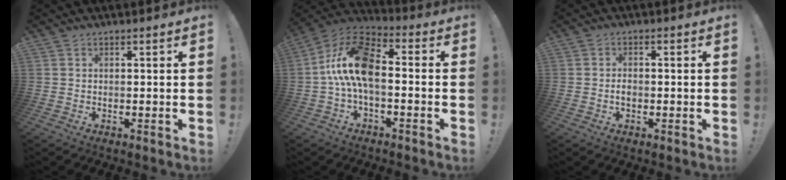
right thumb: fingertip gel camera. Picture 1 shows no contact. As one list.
[{"total": 14.9, "force": [-0.5, 7.6, 12.8], "torque": [-0.238, 0.018, -0.005]}, {"total": 1.7, "force": [-0.6, 1.0, 1.2], "torque": [-0.022, 0.006, -0.010]}]